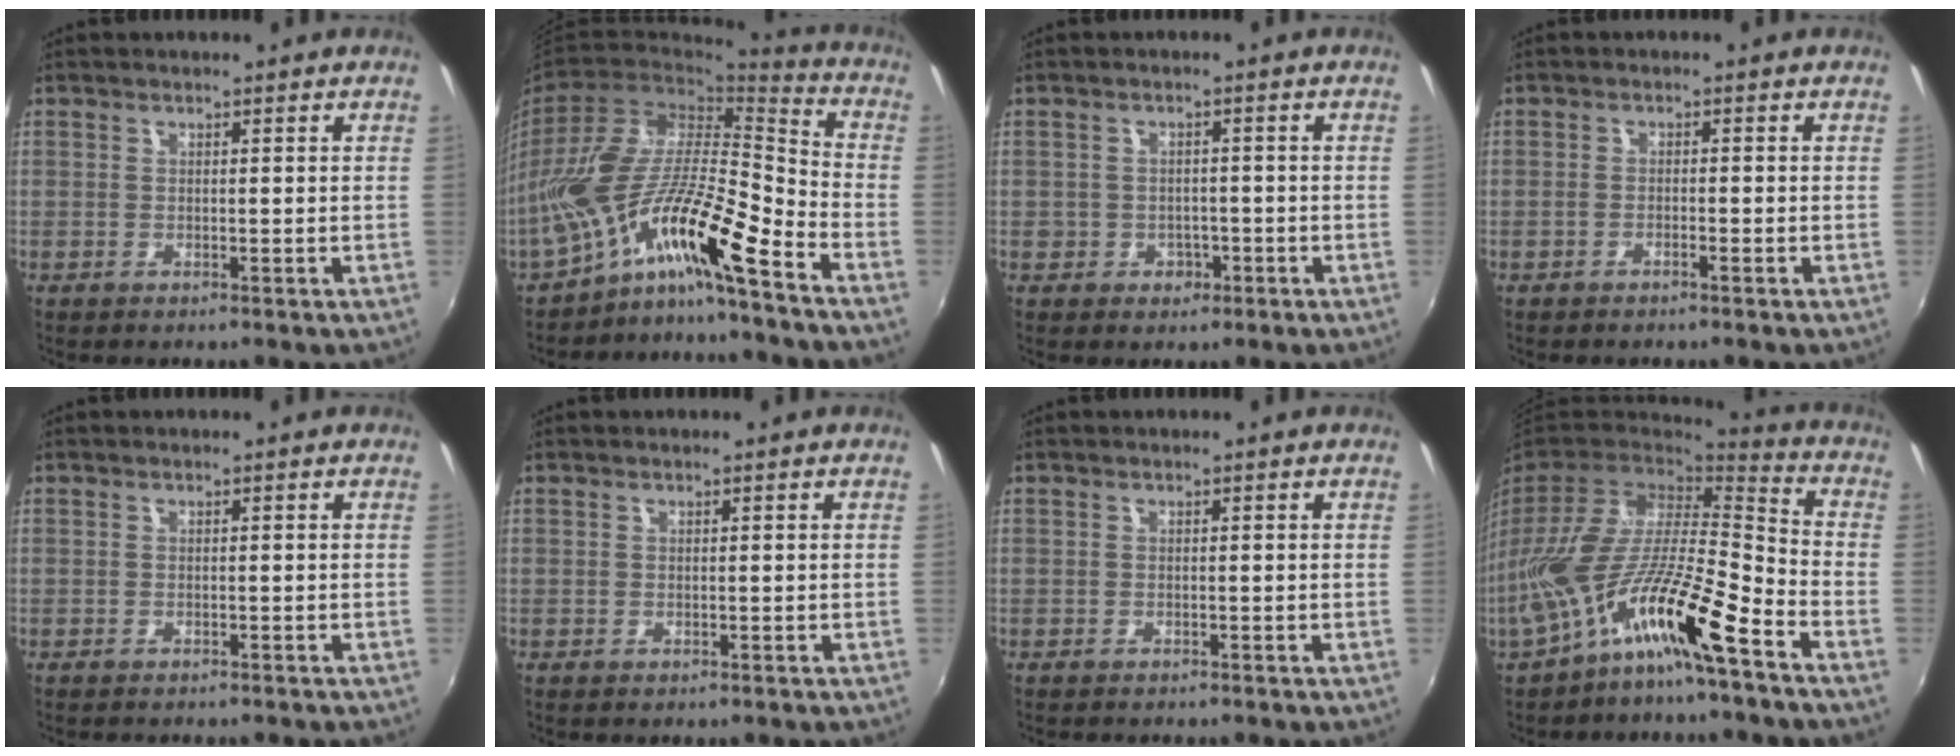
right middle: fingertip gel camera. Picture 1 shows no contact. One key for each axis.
{"total": 13.7, "fx": -9.7, "fy": 1.9, "fz": 9.5, "tx": -0.175, "ty": 0.011, "tz": -0.197}
{"total": 4.3, "fx": -1.8, "fy": 3.6, "fz": 1.3, "tx": -0.031, "ty": 0.004, "tz": -0.022}
{"total": 1.3, "fx": -1.1, "fy": 0.2, "fz": 0.6, "tx": -0.017, "ty": 0.001, "tz": -0.023}
{"total": 3.9, "fx": -3.5, "fy": 0.8, "fz": 1.4, "tx": -0.032, "ty": -0.014, "tz": -0.049}
{"total": 1.2, "fx": -1.0, "fy": 0.4, "fz": 0.4, "tx": -0.012, "ty": -0.004, "tz": -0.014}
{"total": 2.4, "fx": -2.2, "fy": 0.5, "fz": 0.8, "tx": -0.021, "ty": -0.013, "tz": -0.033}
{"total": 17.2, "fx": -10.3, "fy": 2.8, "fz": 13.5, "tx": -0.244, "ty": -0.013, "tz": -0.190}